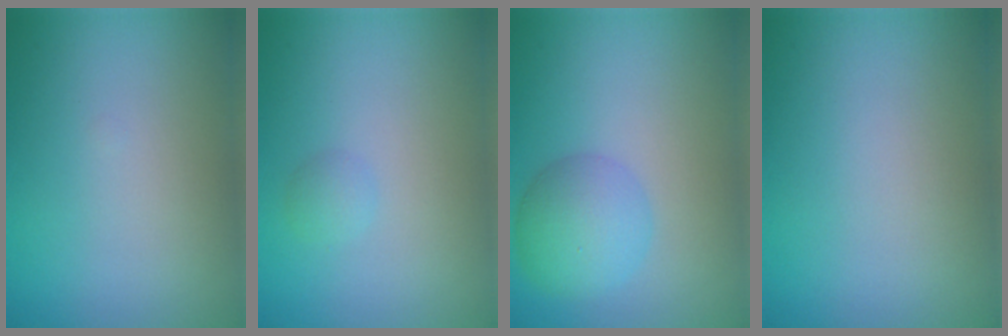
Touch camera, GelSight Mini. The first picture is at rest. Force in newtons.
{"total": 0.9, "press": 0.9, "slide": 0.0}
{"total": 4.2, "press": 4.2, "slide": 0.2}
{"total": 0.0}